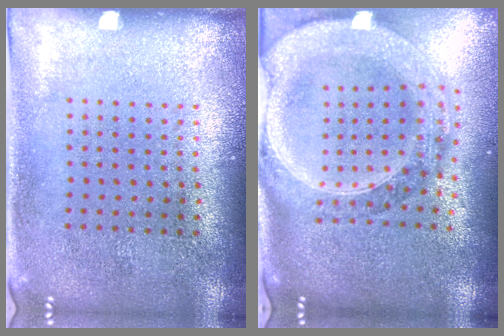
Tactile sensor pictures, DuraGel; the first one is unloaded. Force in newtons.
{"total": 3.2, "press": 2.7, "slide": 1.8}